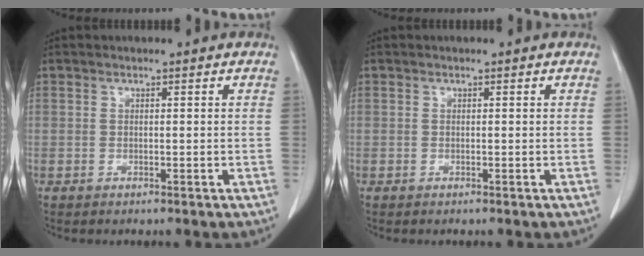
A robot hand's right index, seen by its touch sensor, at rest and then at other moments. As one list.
[{"total": 0.0}]